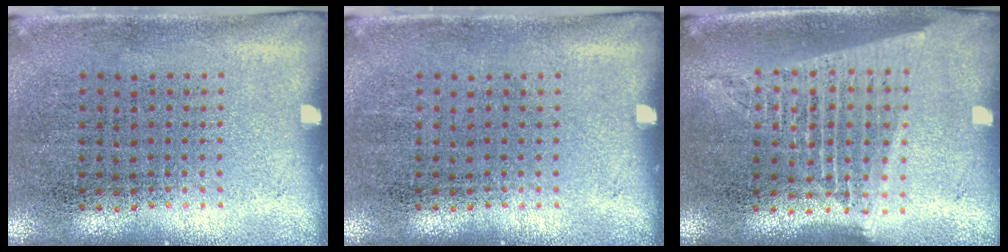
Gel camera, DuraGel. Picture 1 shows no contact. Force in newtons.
{"total": 0.0}
{"total": 1.7, "press": 1.6, "slide": 0.7}